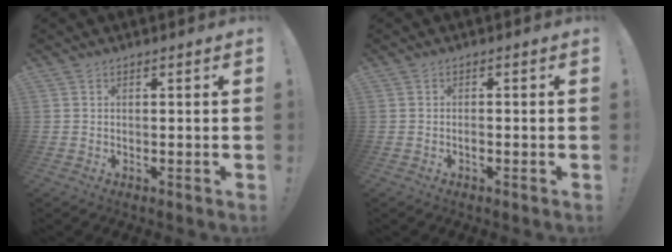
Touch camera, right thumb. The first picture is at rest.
{"total": 0.9, "force": [-0.7, 0.2, 0.6], "torque": [-0.013, 0.002, -0.012]}